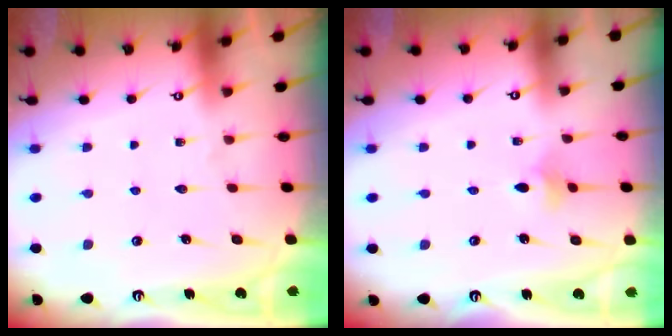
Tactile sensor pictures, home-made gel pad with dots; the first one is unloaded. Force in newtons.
{"total": 3.1, "press": 3.1, "slide": 0.6}